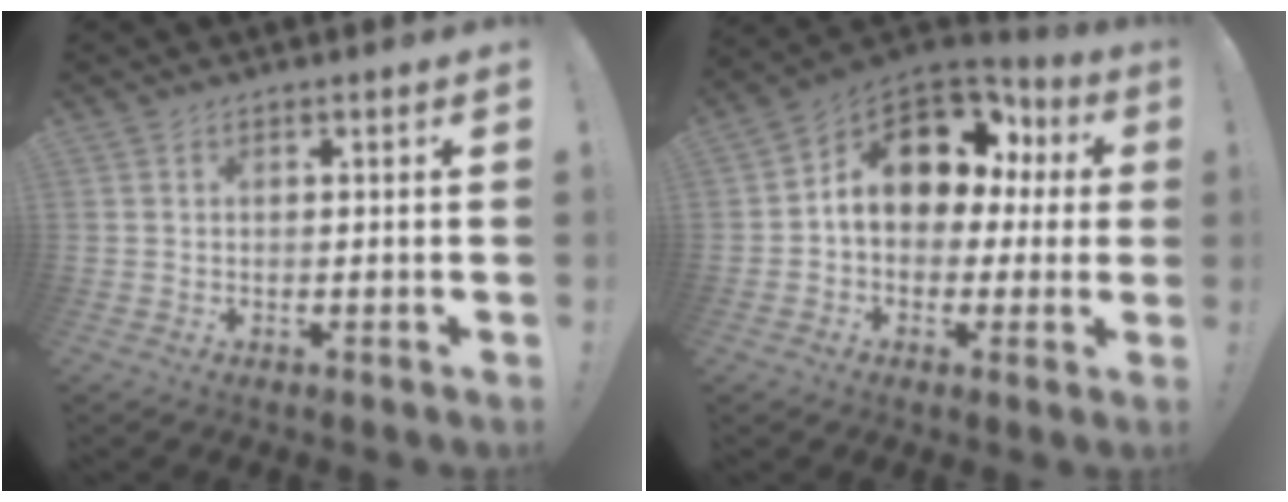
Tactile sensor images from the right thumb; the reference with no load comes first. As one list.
[{"total": 13.8, "force": [5.2, 9.6, 8.3], "torque": [-0.127, -0.025, 0.098]}]